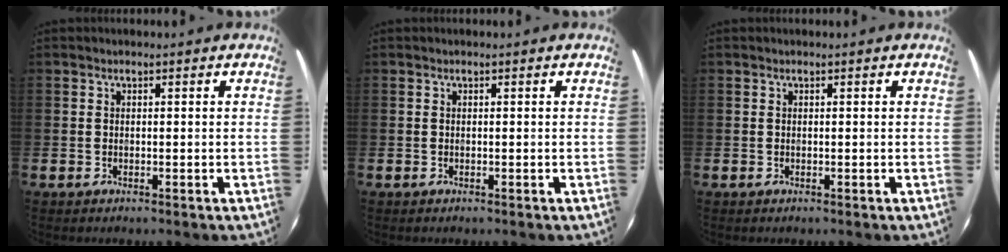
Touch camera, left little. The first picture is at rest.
{"total": 0.0}
{"total": 0.0}